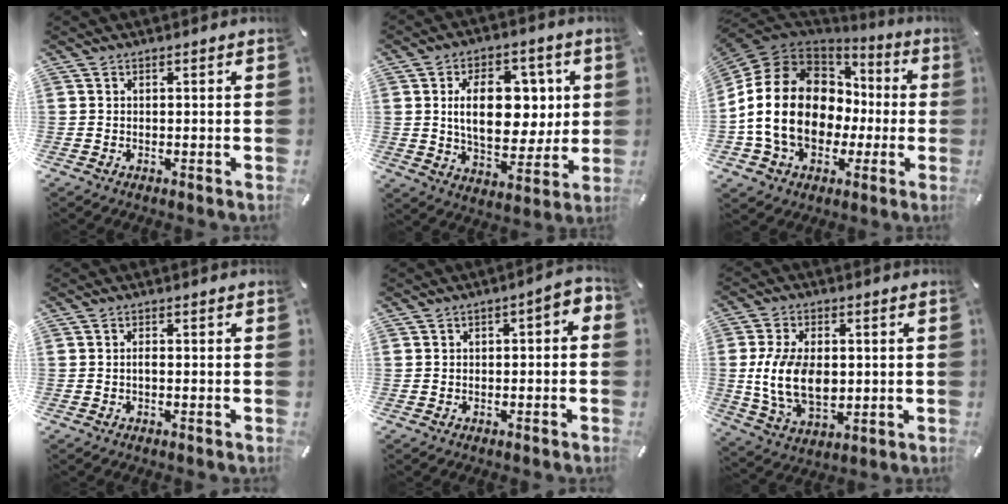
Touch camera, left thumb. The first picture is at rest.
{"total": 16.5, "force": [3.2, 10.6, 12.2], "torque": [-0.191, 0.000, 0.055]}
{"total": 18.8, "force": [-2.2, 14.8, 11.4], "torque": [-0.257, 0.013, -0.036]}
{"total": 1.0, "force": [-0.2, 0.3, 1.0], "torque": [-0.021, 0.000, -0.004]}
{"total": 3.9, "force": [-1.3, 1.9, 3.1], "torque": [-0.048, 0.015, -0.028]}
{"total": 14.0, "force": [0.2, 9.3, 10.5], "torque": [-0.221, -0.002, 0.003]}